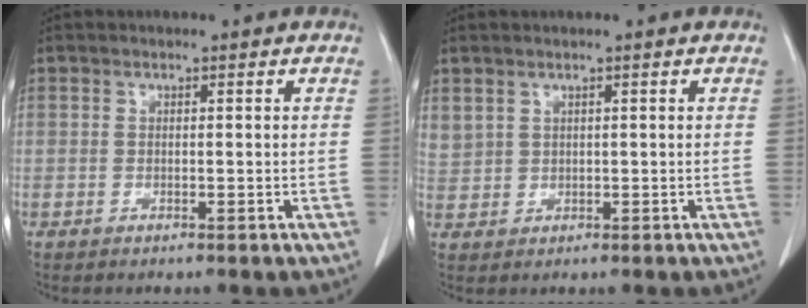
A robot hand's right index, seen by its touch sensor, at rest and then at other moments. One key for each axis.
{"total": 2.7, "fx": 1.8, "fy": 1.9, "fz": 0.8, "tx": -0.020, "ty": 0.009, "tz": 0.046}